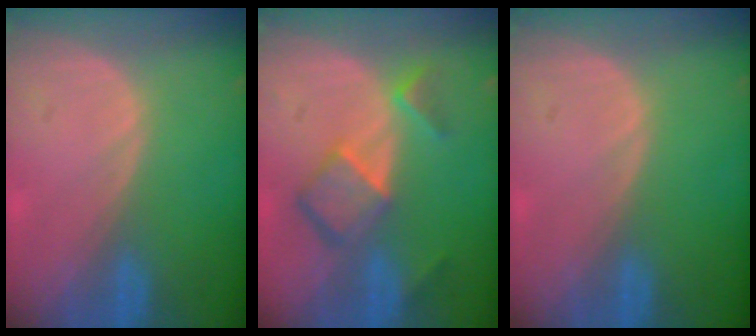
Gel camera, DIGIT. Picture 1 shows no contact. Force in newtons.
{"total": 7.0, "press": 6.0, "slide": 3.5}
{"total": 0.0}